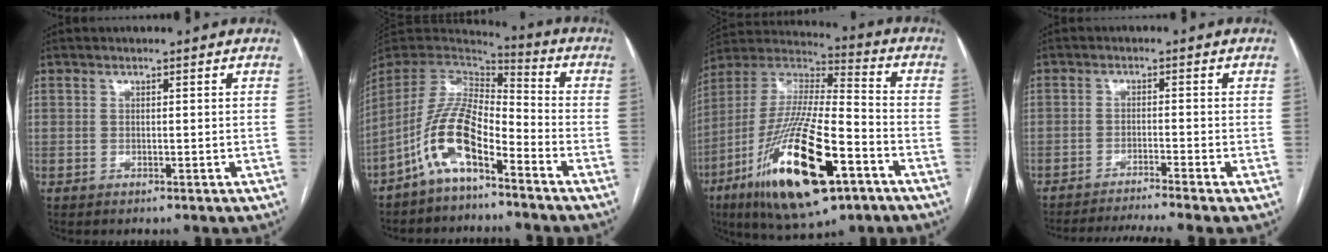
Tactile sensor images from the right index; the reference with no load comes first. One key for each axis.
{"total": 10.8, "fx": -6.2, "fy": 3.3, "fz": 8.2, "tx": -0.181, "ty": 0.017, "tz": -0.122}
{"total": 24.6, "fx": -11.1, "fy": 5.9, "fz": 21.2, "tx": -0.432, "ty": -0.042, "tz": -0.190}
{"total": 8.4, "fx": -7.4, "fy": -2.3, "fz": 3.3, "tx": -0.034, "ty": -0.016, "tz": -0.119}